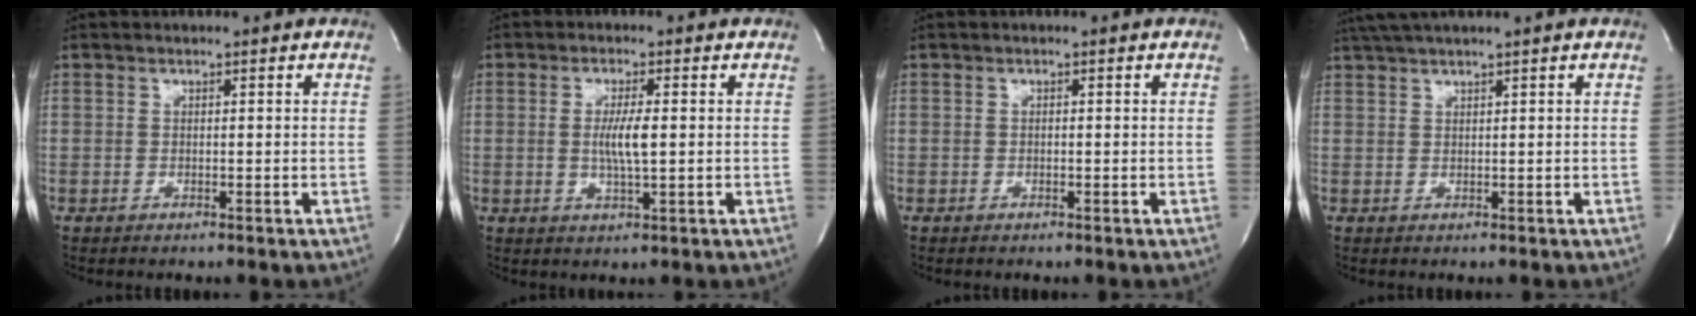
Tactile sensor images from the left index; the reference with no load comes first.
{"total": 4.5, "force": [-0.1, 0.4, 4.5], "torque": [-0.087, -0.006, 0.001]}
{"total": 0.0}
{"total": 3.6, "force": [2.9, -0.9, 2.0], "torque": [-0.042, 0.020, 0.058]}